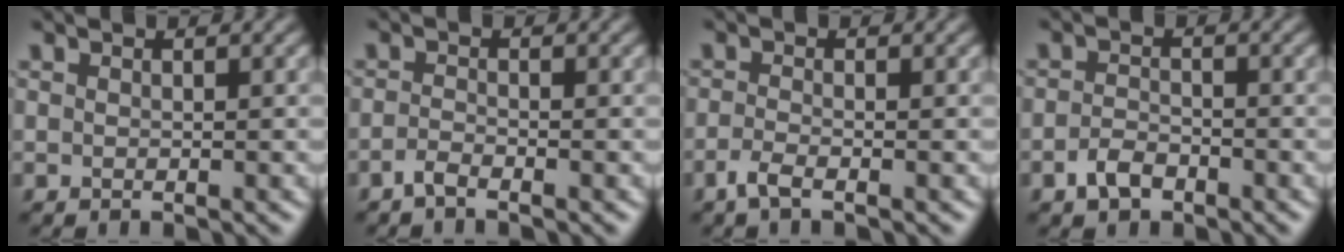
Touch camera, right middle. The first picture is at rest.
{"total": 1.2, "force": [-0.9, 0.2, 0.7], "torque": [-0.018, 0.001, -0.023]}
{"total": 1.7, "force": [-1.1, 0.4, 1.2], "torque": [-0.030, -0.005, -0.028]}
{"total": 2.2, "force": [-1.4, 1.2, 1.1], "torque": [-0.022, 0.004, -0.029]}